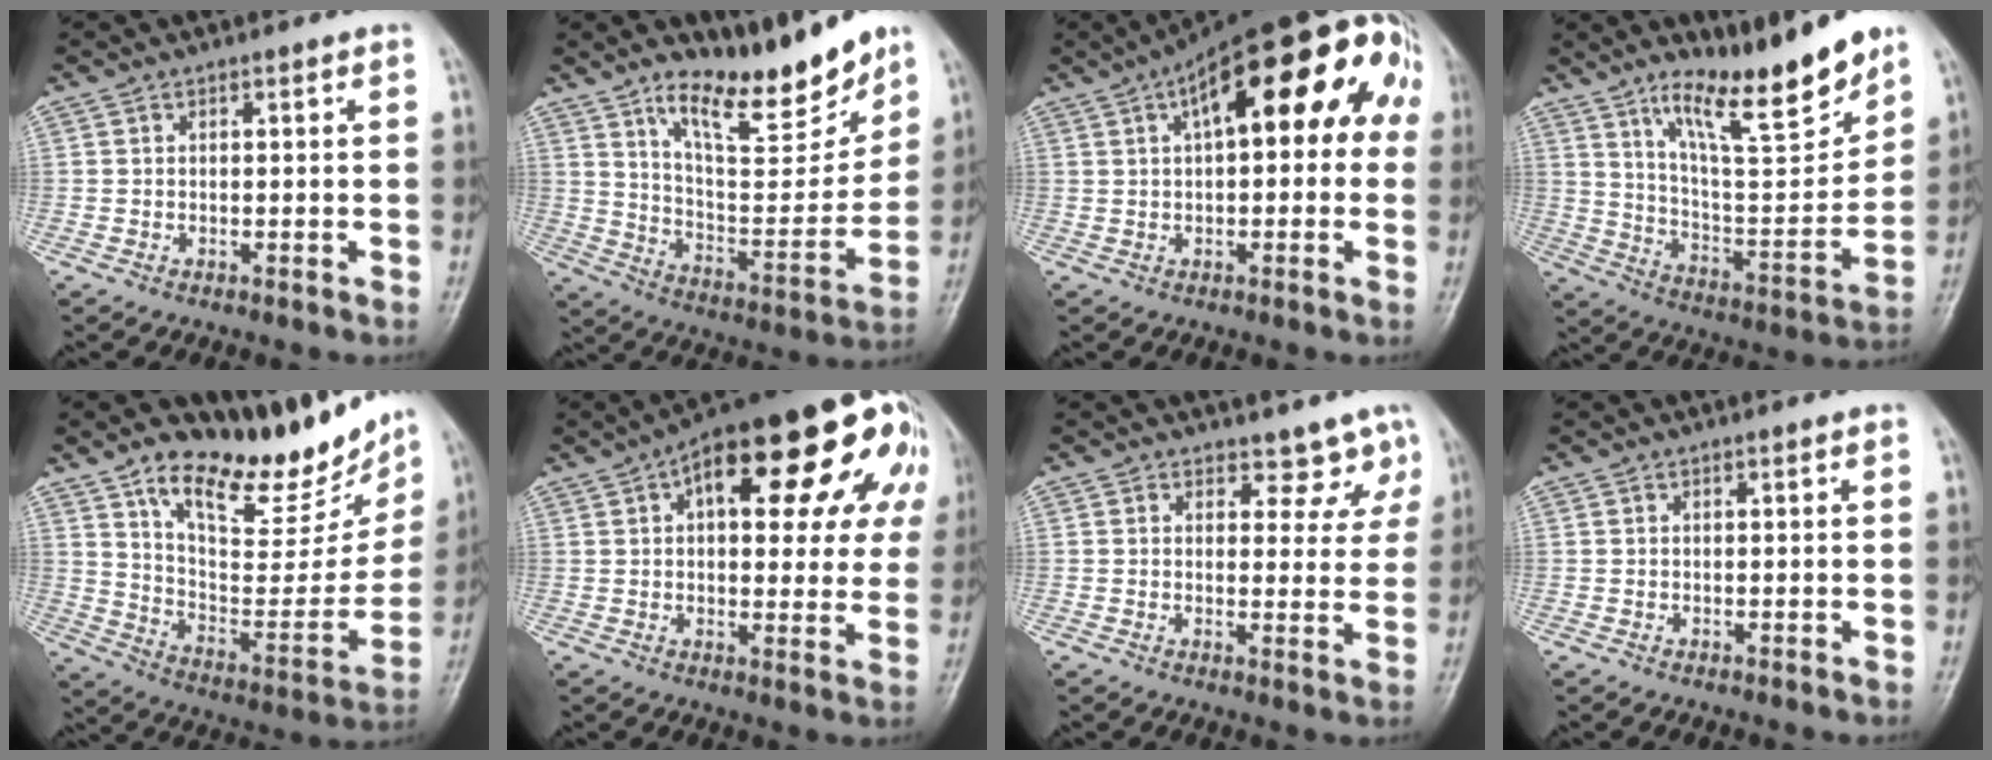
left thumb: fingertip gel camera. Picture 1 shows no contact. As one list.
[{"total": 16.8, "force": [12.5, 5.0, 10.0], "torque": [-0.113, -0.088, 0.216]}, {"total": 20.9, "force": [6.3, 8.8, 17.9], "torque": [-0.236, 0.053, 0.080]}, {"total": 18.0, "force": [12.9, 3.4, 12.1], "torque": [-0.159, -0.087, 0.224]}, {"total": 20.6, "force": [15.9, 7.2, 10.9], "torque": [-0.103, -0.088, 0.262]}, {"total": 24.9, "force": [9.4, 10.4, 20.6], "torque": [-0.256, 0.018, 0.116]}, {"total": 4.2, "force": [3.0, 2.7, 1.3], "torque": [0.022, -0.017, 0.035]}, {"total": 0.0}]